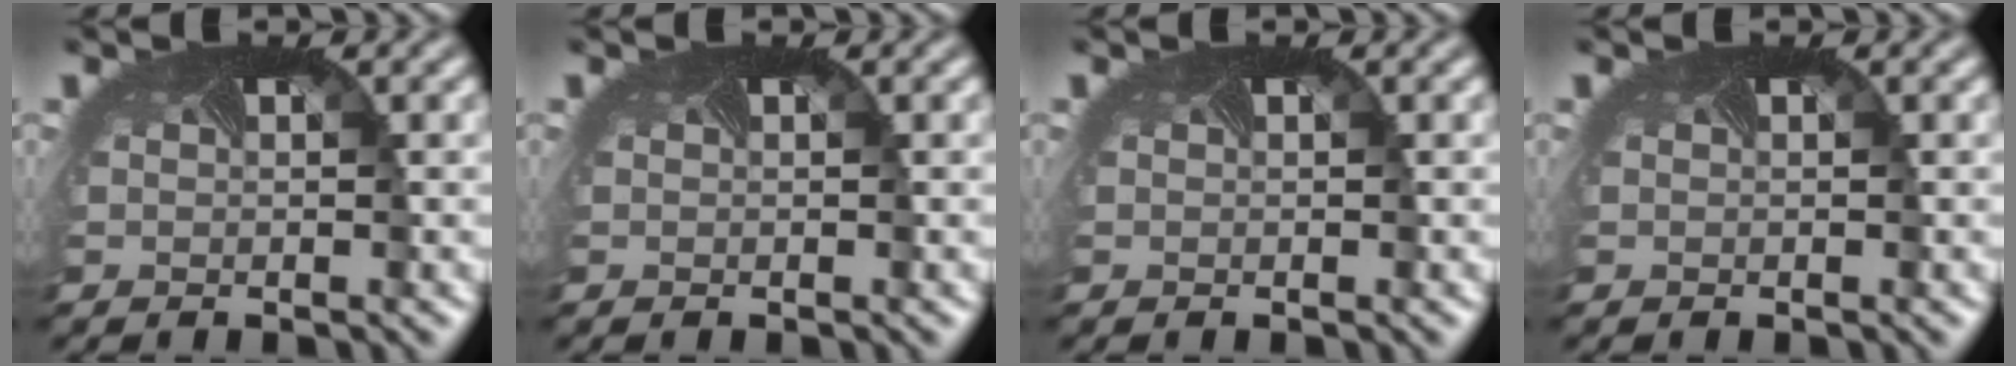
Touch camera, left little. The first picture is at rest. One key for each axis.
{"total": 0.0}
{"total": 0.0}
{"total": 0.0}